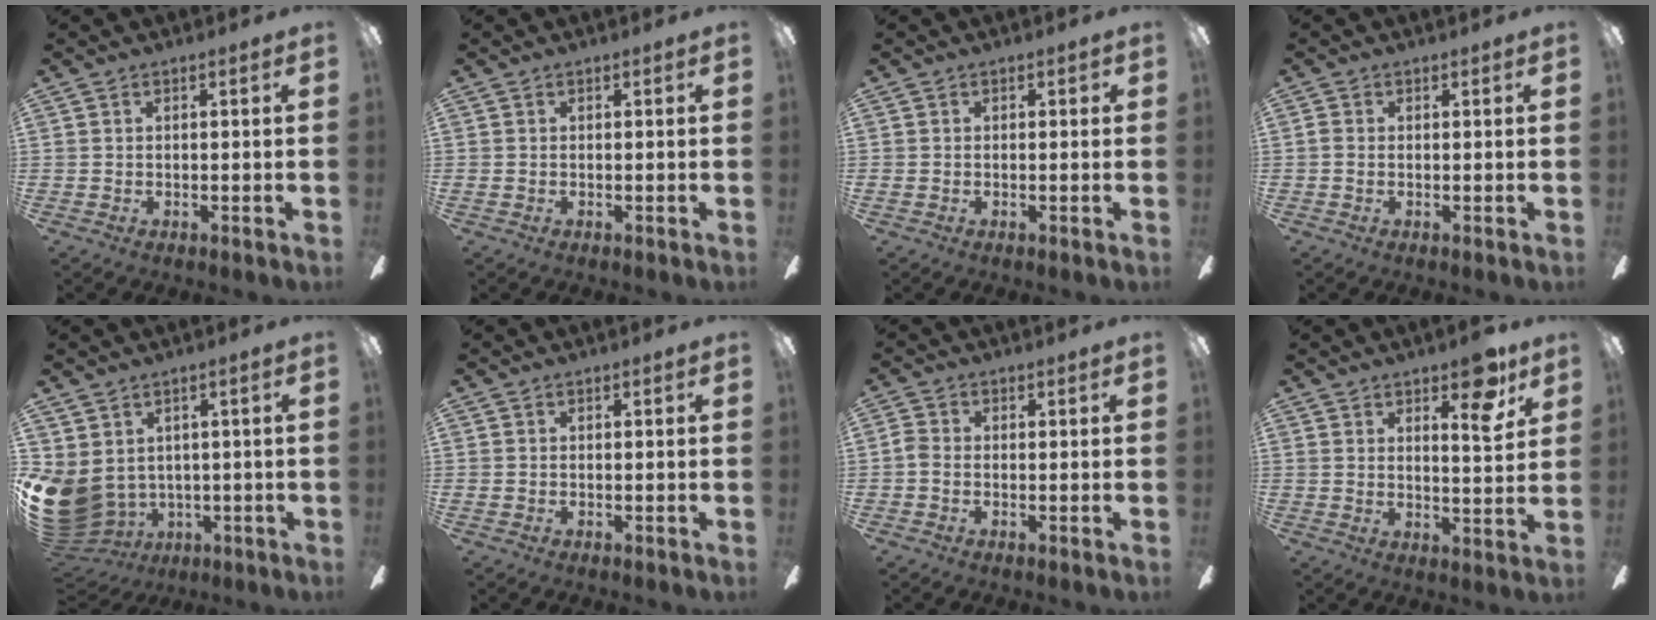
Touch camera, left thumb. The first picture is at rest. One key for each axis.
{"total": 0.0}
{"total": 0.8, "fx": -0.5, "fy": 0.7, "fz": 0.2, "tx": -0.004, "ty": 0.005, "tz": -0.010}
{"total": 0.8, "fx": -0.1, "fy": 0.5, "fz": 0.7, "tx": -0.014, "ty": 0.004, "tz": -0.003}
{"total": 9.5, "fx": 0.4, "fy": 8.1, "fz": 5.0, "tx": -0.161, "ty": -0.018, "tz": 0.012}
{"total": 0.0}
{"total": 1.9, "fx": -0.6, "fy": 1.2, "fz": 1.3, "tx": -0.024, "ty": 0.007, "tz": -0.010}
{"total": 8.5, "fx": 5.4, "fy": 3.1, "fz": 5.7, "tx": -0.062, "ty": -0.030, "tz": 0.085}